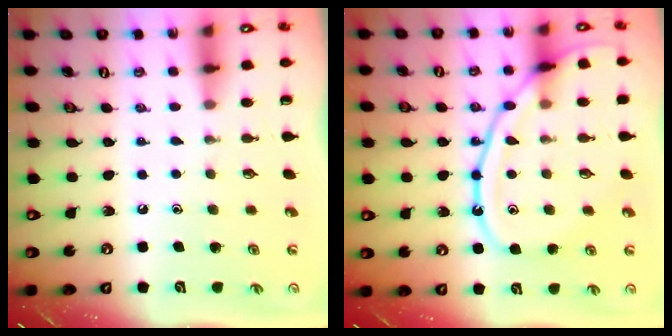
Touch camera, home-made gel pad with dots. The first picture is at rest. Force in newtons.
{"total": 16.2, "press": 16.1, "slide": 1.6}